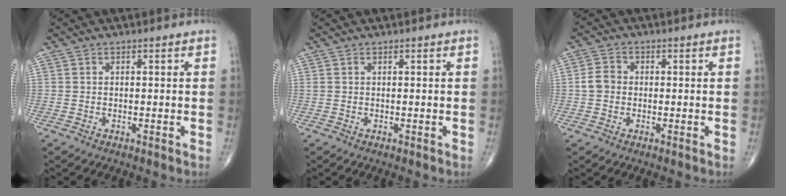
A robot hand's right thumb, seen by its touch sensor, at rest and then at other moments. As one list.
[{"total": 0.0}, {"total": 3.6, "force": [-0.2, 3.0, 1.9], "torque": [-0.031, 0.010, -0.010]}]